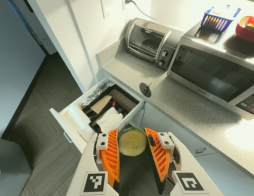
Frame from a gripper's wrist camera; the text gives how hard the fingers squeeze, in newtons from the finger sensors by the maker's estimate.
{"total": 10.7, "left": 11.1, "right": 10.2}